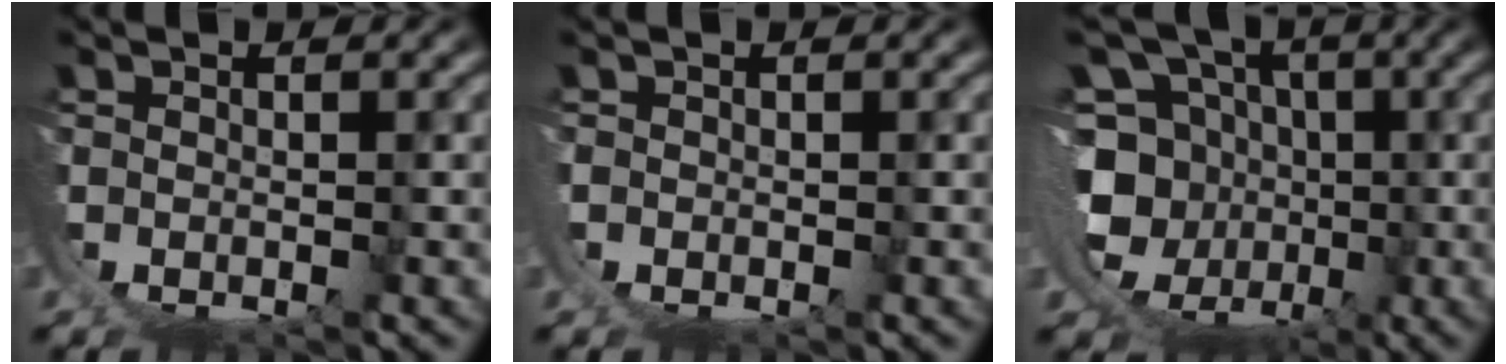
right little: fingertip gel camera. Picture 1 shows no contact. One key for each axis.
{"total": 0.9, "fx": -0.1, "fy": 0.8, "fz": -0.2, "tx": 0.000, "ty": 0.000, "tz": -0.004}
{"total": 12.2, "fx": 1.6, "fy": 10.3, "fz": 6.4, "tx": -0.140, "ty": -0.046, "tz": 0.033}